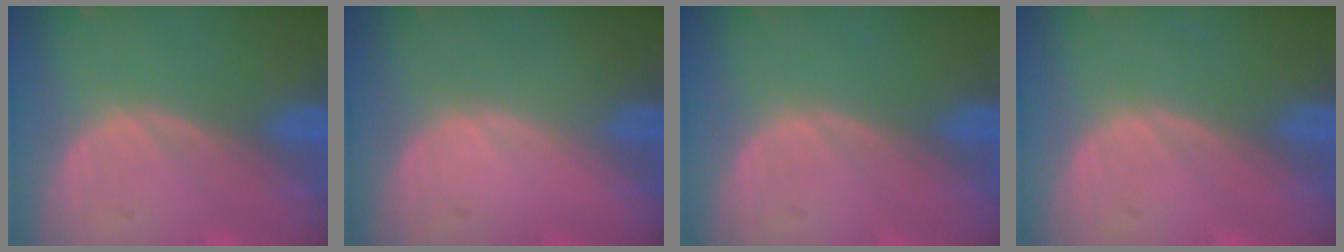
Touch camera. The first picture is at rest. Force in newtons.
{"total": 0.0}
{"total": 0.0}
{"total": 0.0}